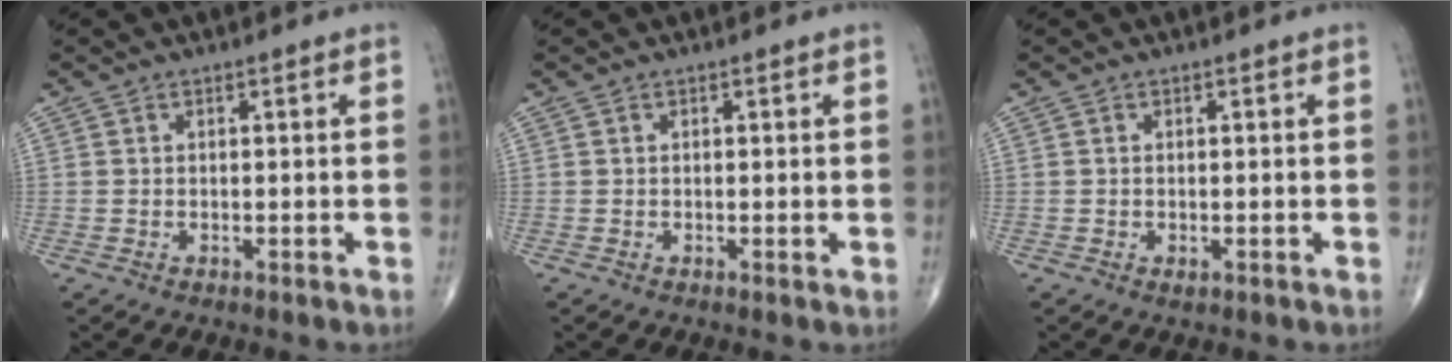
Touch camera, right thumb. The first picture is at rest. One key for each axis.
{"total": 0.0}
{"total": 0.5, "fx": -0.1, "fy": 0.3, "fz": 0.4, "tx": -0.007, "ty": 0.001, "tz": 0.000}